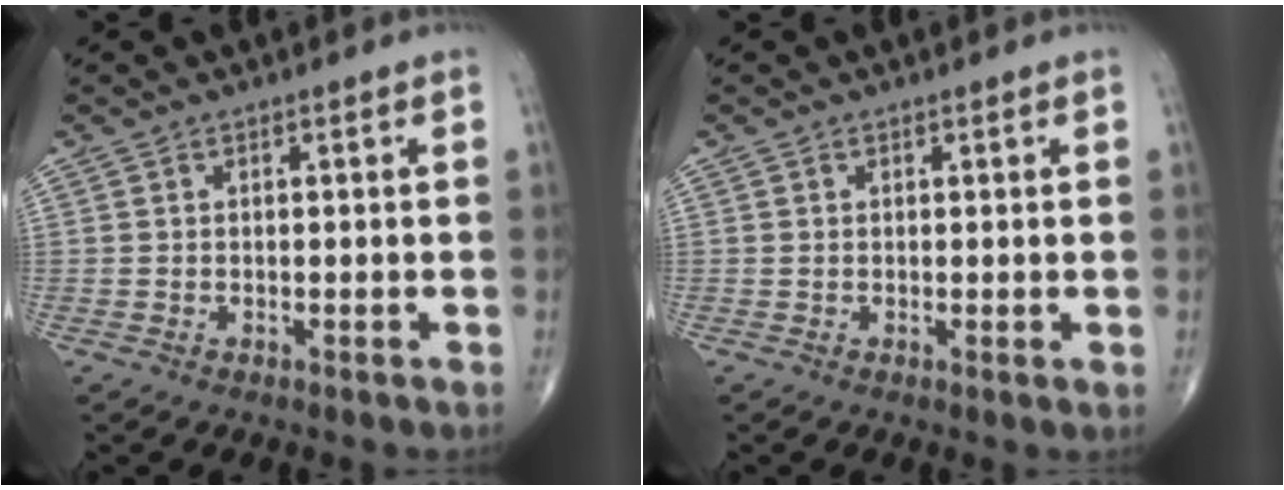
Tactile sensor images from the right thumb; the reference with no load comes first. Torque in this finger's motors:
{"motor_torque": [-0.46, 0.15, -0.32, -0.09, 0.03]}